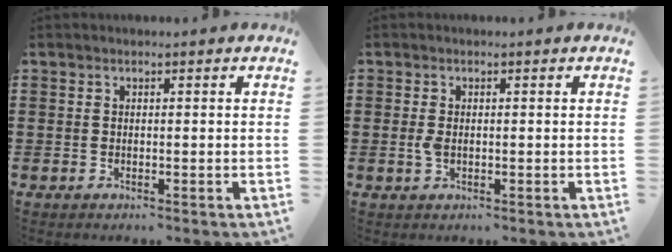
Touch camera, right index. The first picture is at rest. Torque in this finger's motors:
{"motor_torque": [0.39, 0.33, 0.17, 0.06]}